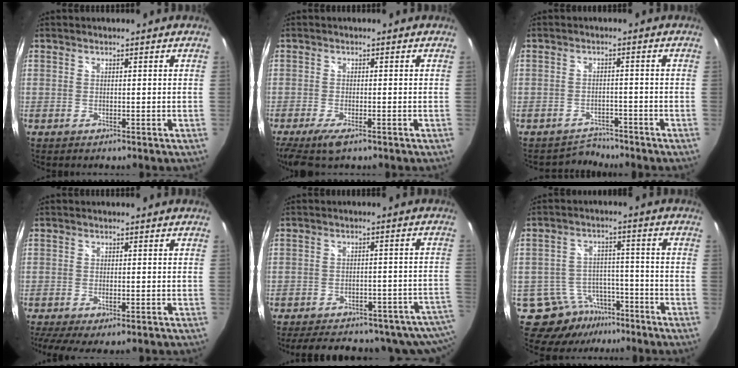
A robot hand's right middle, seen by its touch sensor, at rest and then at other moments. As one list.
[{"total": 6.7, "force": [-4.5, 1.7, 4.7], "torque": [-0.109, -0.027, -0.078]}, {"total": 3.7, "force": [-3.5, 1.0, -0.7], "torque": [0.008, 0.007, -0.058]}, {"total": 7.7, "force": [-5.3, 2.2, 5.1], "torque": [-0.113, -0.032, -0.084]}, {"total": 22.3, "force": [-19.0, 7.7, 8.6], "torque": [-0.136, 0.006, -0.220]}, {"total": 9.8, "force": [-7.6, 5.8, 1.9], "torque": [-0.041, 0.019, -0.108]}]